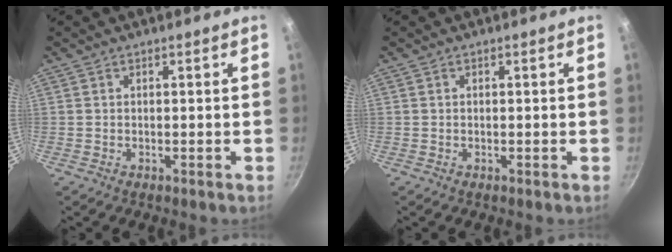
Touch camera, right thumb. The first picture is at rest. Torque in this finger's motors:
{"motor_torque": [0.07, -0.44, -0.39, 0.17, 0.00]}